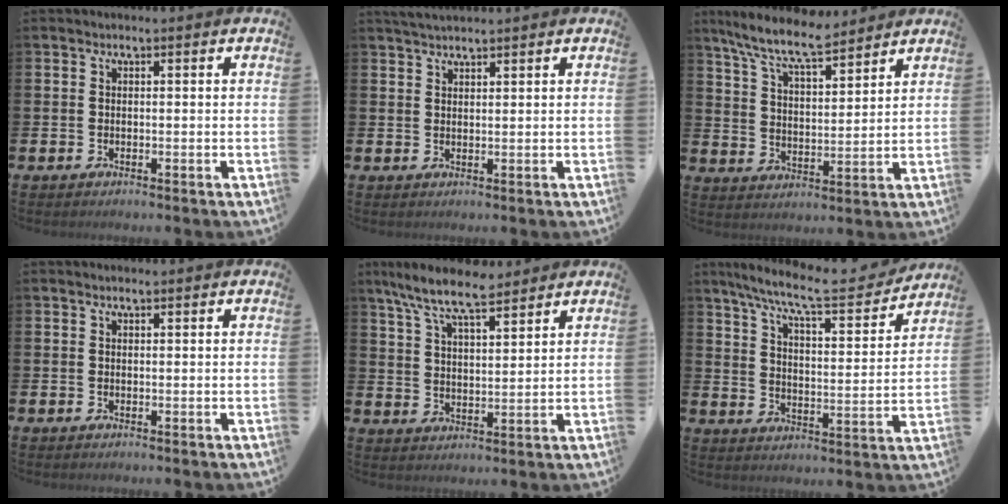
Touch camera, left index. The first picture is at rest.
{"total": 2.4, "force": [2.3, 0.4, 0.6], "torque": [-0.012, -0.004, 0.043]}
{"total": 8.9, "force": [7.9, 1.5, 3.7], "torque": [-0.102, -0.035, 0.144]}
{"total": 0.6, "force": [0.5, 0.2, 0.3], "torque": [-0.004, 0.002, 0.008]}
{"total": 8.7, "force": [7.7, 1.8, 3.8], "torque": [-0.102, -0.024, 0.141]}
{"total": 9.4, "force": [8.3, 1.4, 4.4], "torque": [-0.109, -0.048, 0.140]}